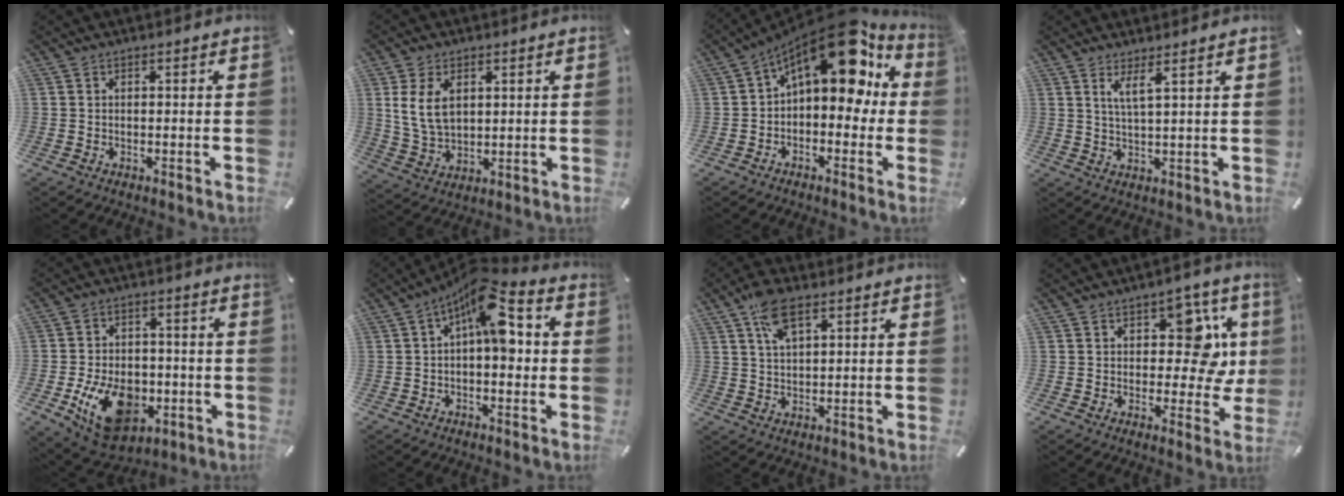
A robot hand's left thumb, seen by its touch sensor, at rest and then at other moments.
{"total": 8.3, "force": [2.6, 5.9, 5.2], "torque": [-0.116, -0.002, 0.045]}
{"total": 16.2, "force": [8.6, 7.4, 11.5], "torque": [-0.180, -0.066, 0.144]}
{"total": 4.1, "force": [2.7, -0.1, 3.1], "torque": [-0.068, -0.007, 0.045]}
{"total": 15.2, "force": [-4.4, 10.3, 10.3], "torque": [-0.186, 0.012, -0.072]}
{"total": 12.0, "force": [2.1, 5.7, 10.4], "torque": [-0.148, -0.015, 0.035]}
{"total": 8.1, "force": [4.3, 3.7, 5.8], "torque": [-0.114, 0.002, 0.078]}
{"total": 12.9, "force": [3.6, 7.8, 9.7], "torque": [-0.118, -0.016, 0.063]}